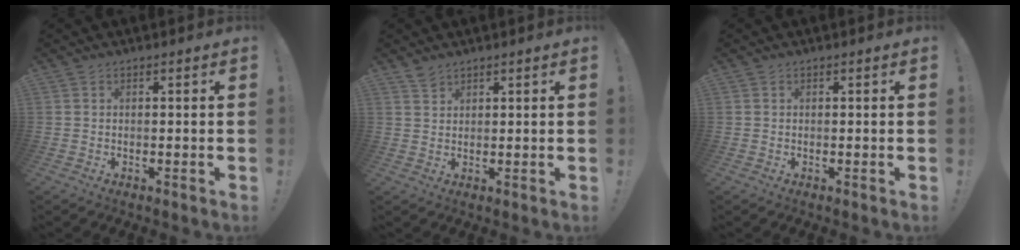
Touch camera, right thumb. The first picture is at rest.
{"total": 2.6, "force": [2.3, 0.8, 0.9], "torque": [-0.003, -0.016, 0.041]}
{"total": 0.0}